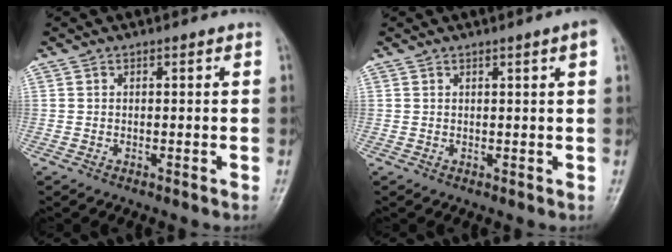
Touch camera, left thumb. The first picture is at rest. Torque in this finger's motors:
{"motor_torque": [0.23, 0.09, 0.00, 0.00, 0.05]}